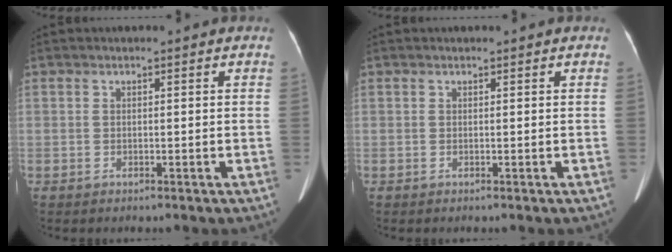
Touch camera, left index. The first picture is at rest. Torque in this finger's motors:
{"motor_torque": [-0.06, -0.04, -0.01, -0.01]}